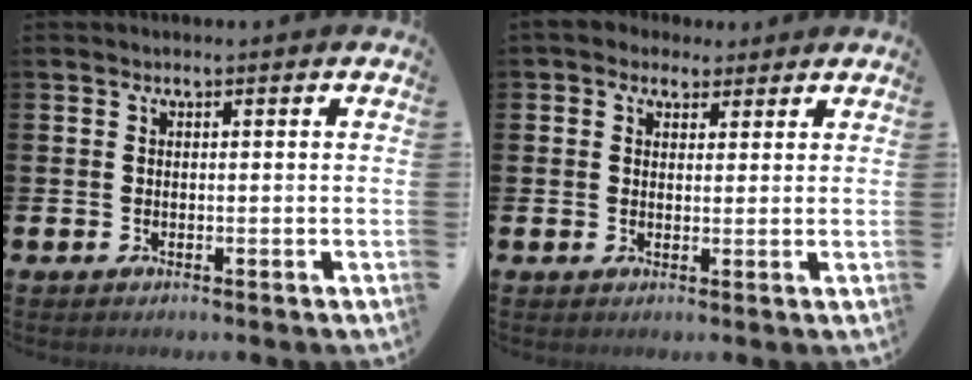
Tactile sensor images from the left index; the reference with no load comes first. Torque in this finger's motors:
{"motor_torque": [1.83, -0.31, 0.54, 0.21]}